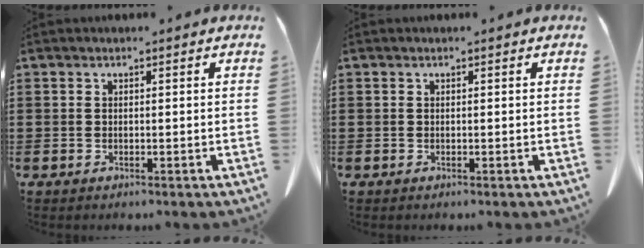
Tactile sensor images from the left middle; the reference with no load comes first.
{"total": 0.0}